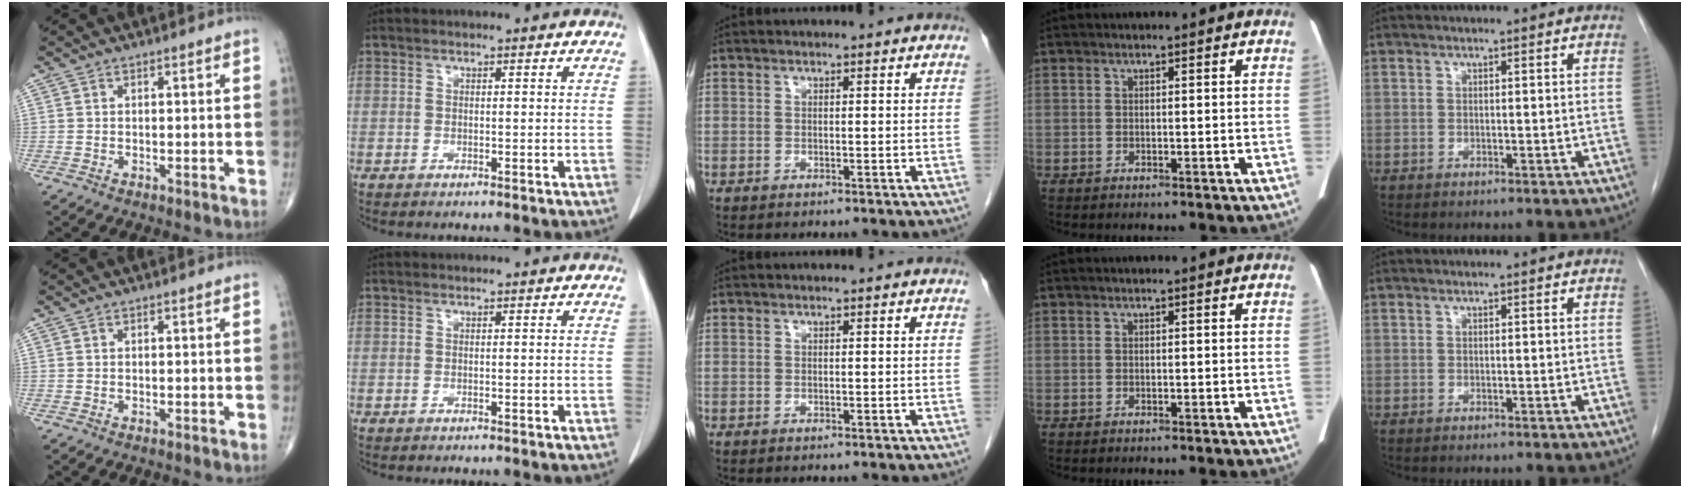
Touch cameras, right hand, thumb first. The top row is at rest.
{}